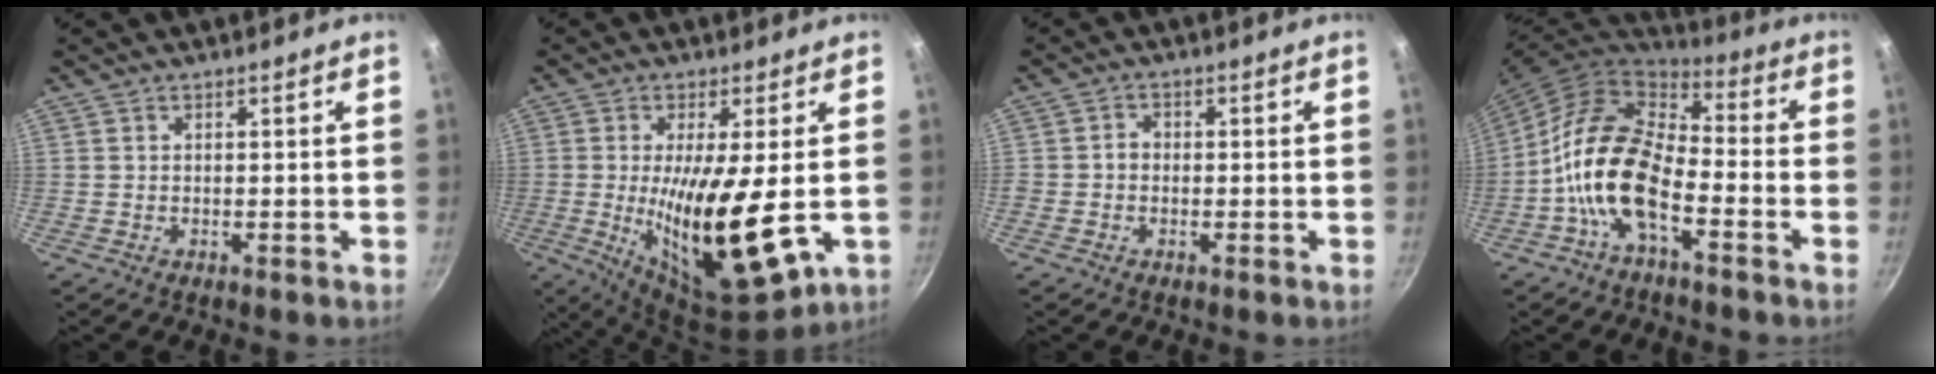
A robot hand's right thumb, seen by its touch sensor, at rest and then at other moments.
{"total": 16.6, "force": [-1.0, 4.8, 15.9], "torque": [-0.280, -0.019, -0.006]}
{"total": 2.1, "force": [-0.4, 1.8, 1.0], "torque": [-0.008, 0.010, -0.012]}
{"total": 15.7, "force": [-5.4, 8.2, 12.2], "torque": [-0.217, 0.051, -0.123]}